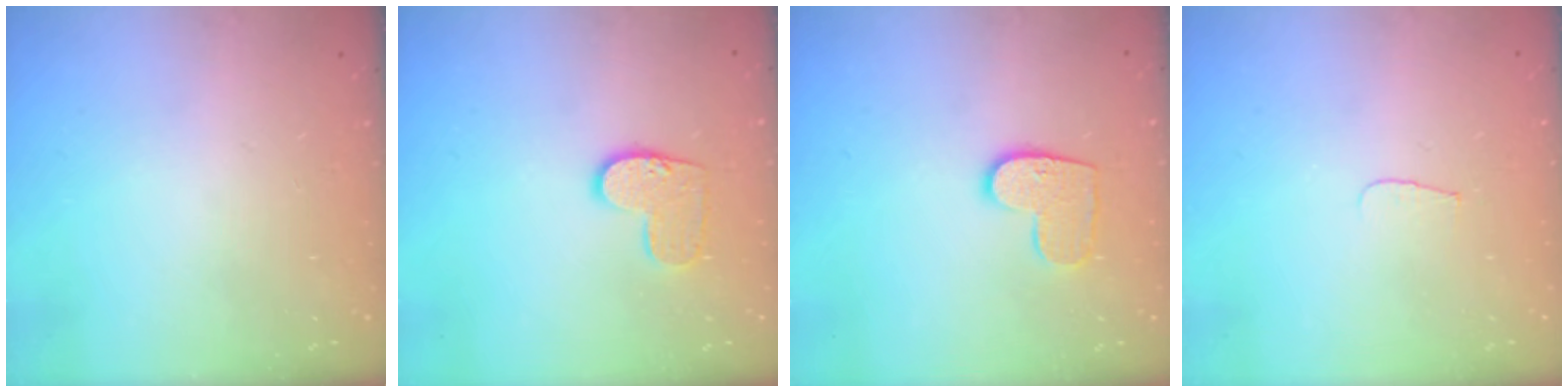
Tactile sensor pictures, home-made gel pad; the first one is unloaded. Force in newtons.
{"total": 9.0, "press": 9.0, "slide": 0.5}
{"total": 9.3, "press": 9.3, "slide": 0.4}
{"total": 3.4, "press": 3.4, "slide": 0.3}